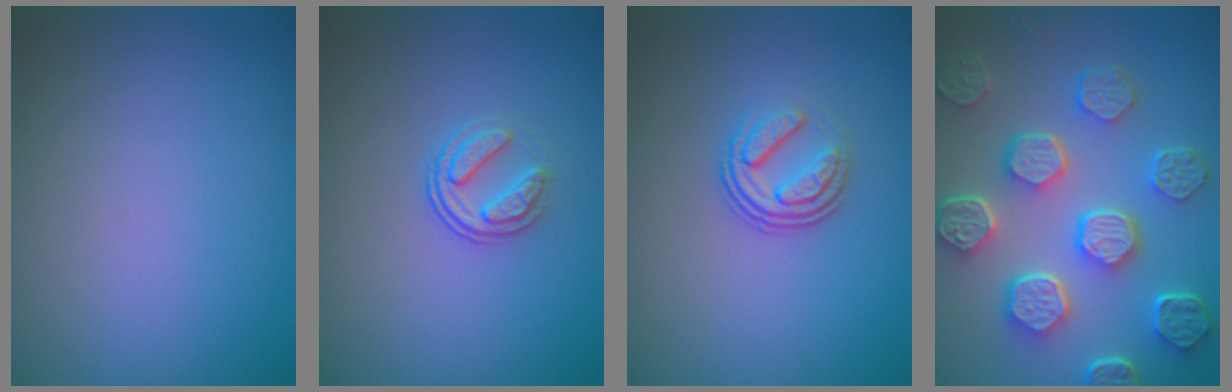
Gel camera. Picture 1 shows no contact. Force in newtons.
{"total": 2.3, "press": 1.7, "slide": 1.6}
{"total": 3.7, "press": 2.5, "slide": 2.7}
{"total": 7.8, "press": 5.9, "slide": 5.1}